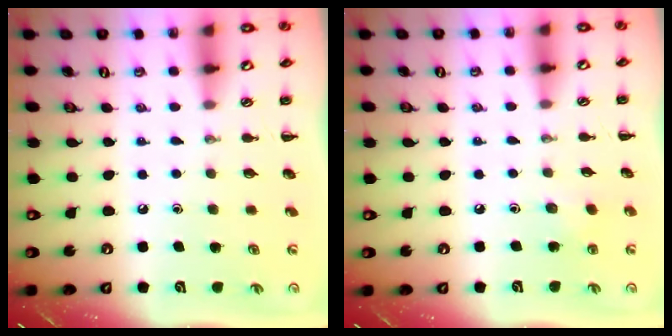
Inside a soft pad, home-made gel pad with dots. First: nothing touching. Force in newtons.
{"total": 3.0, "press": 2.8, "slide": 1.0}